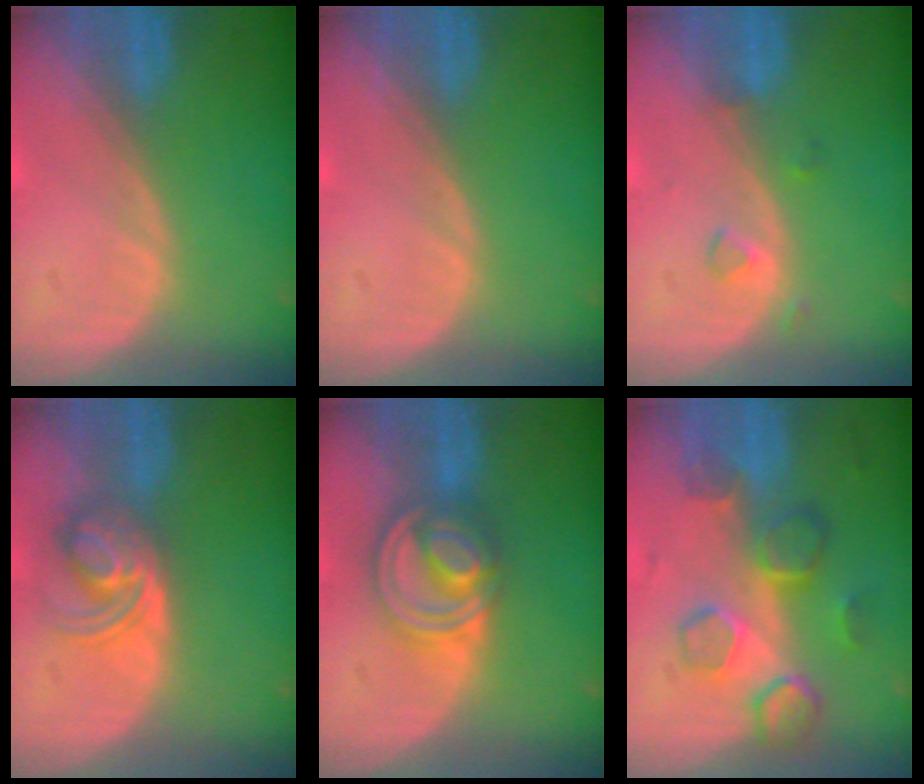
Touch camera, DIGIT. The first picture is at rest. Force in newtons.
{"total": 0.0}
{"total": 1.8, "press": 1.8, "slide": 0.1}
{"total": 5.6, "press": 5.4, "slide": 1.1}
{"total": 8.0, "press": 6.9, "slide": 4.0}
{"total": 8.8, "press": 7.9, "slide": 3.7}